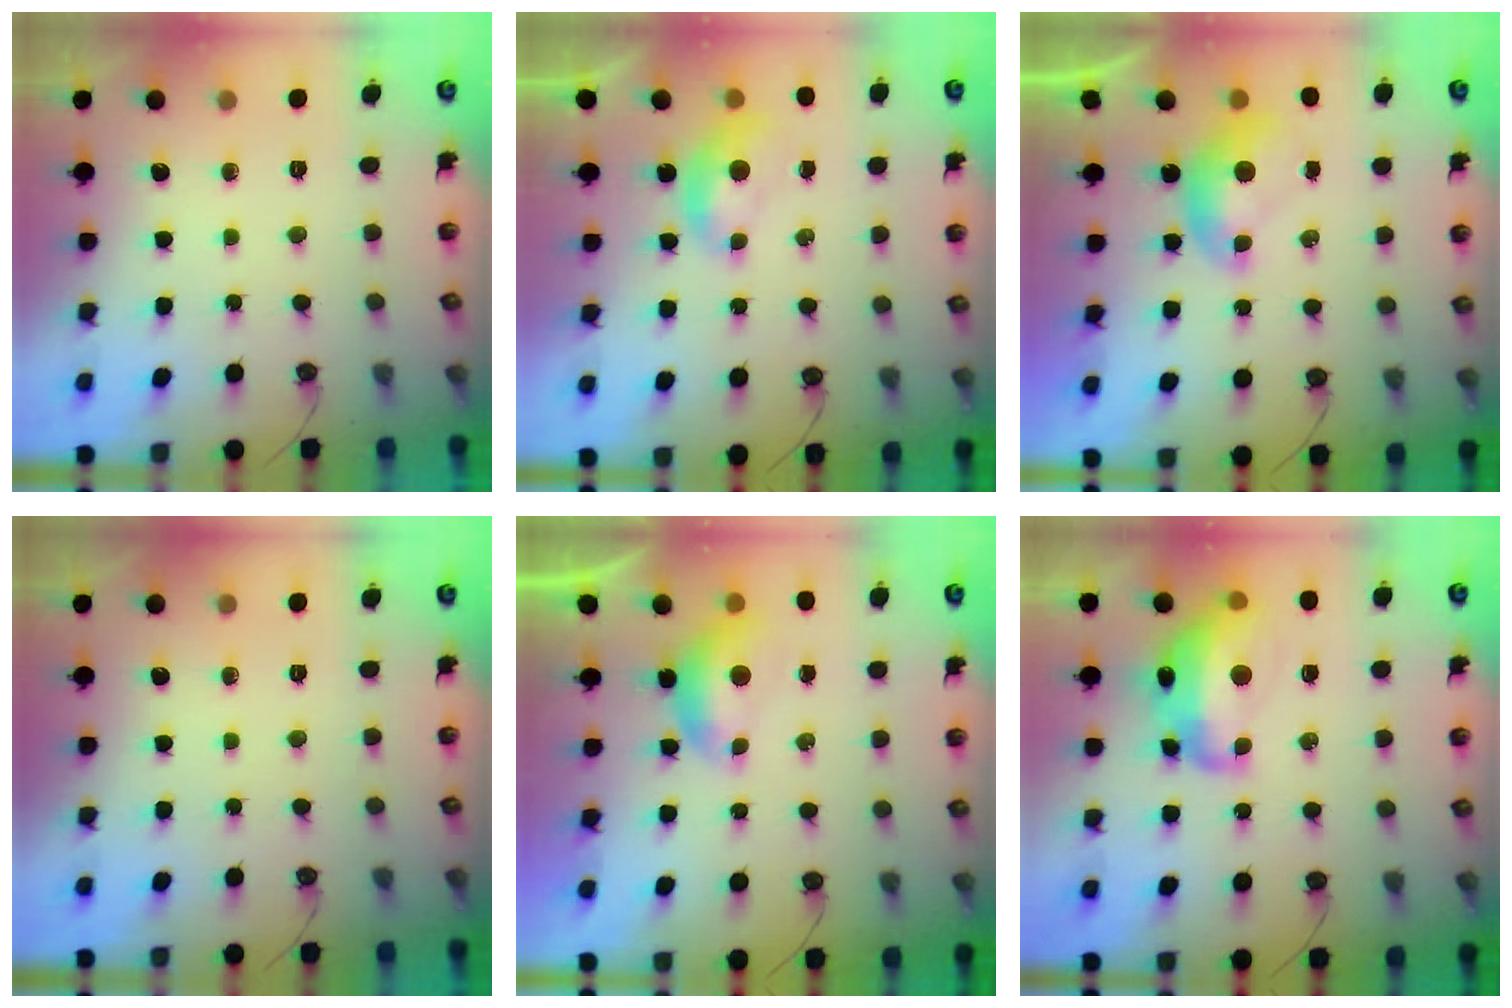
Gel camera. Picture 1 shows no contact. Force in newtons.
{"total": 0.0}
{"total": 0.0}
{"total": 0.0}
{"total": 0.9, "press": 0.7, "slide": 0.6}
{"total": 8.6, "press": 8.5, "slide": 0.9}